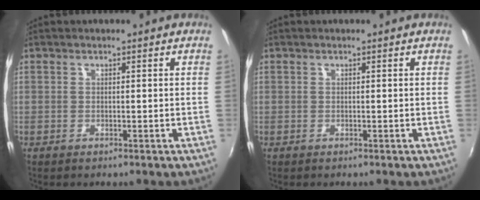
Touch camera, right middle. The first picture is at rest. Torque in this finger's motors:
{"motor_torque": [-0.24, -0.05, -0.01, 0.00]}